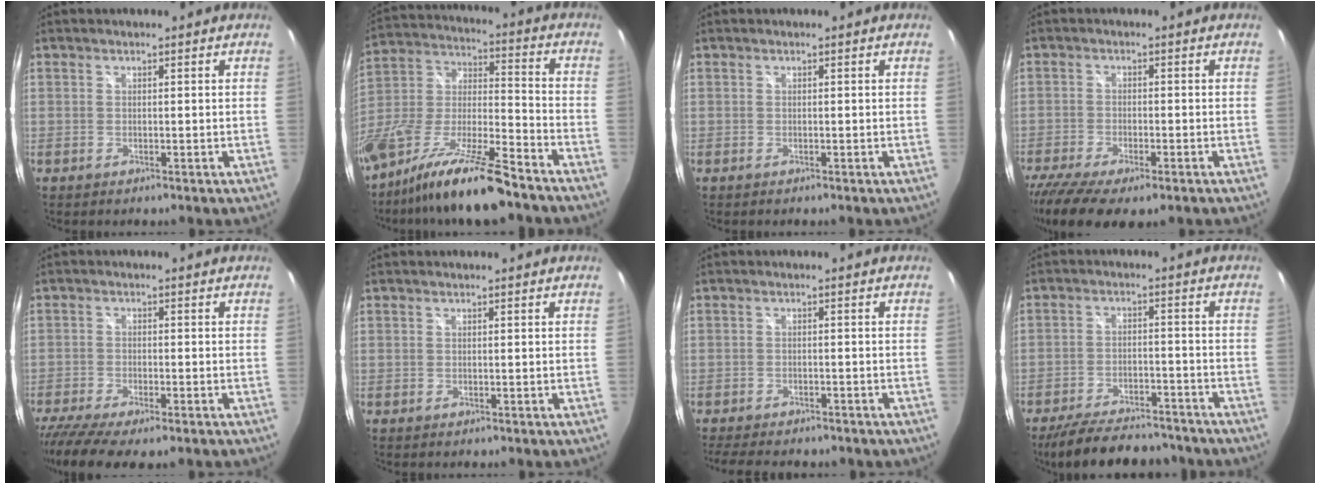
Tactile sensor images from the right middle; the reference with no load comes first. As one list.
[{"total": 19.4, "force": [-13.9, 3.3, 13.0], "torque": [-0.253, -0.023, -0.253]}, {"total": 0.0}, {"total": 10.8, "force": [-7.8, 3.3, 6.6], "torque": [-0.158, -0.050, -0.135]}, {"total": 9.2, "force": [-7.1, 1.9, 5.5], "torque": [-0.136, -0.043, -0.125]}, {"total": 0.0}, {"total": 9.5, "force": [-7.9, 3.1, 4.2], "torque": [-0.093, -0.020, -0.115]}, {"total": 16.8, "force": [-14.2, 5.2, 7.3], "torque": [-0.150, -0.007, -0.202]}]